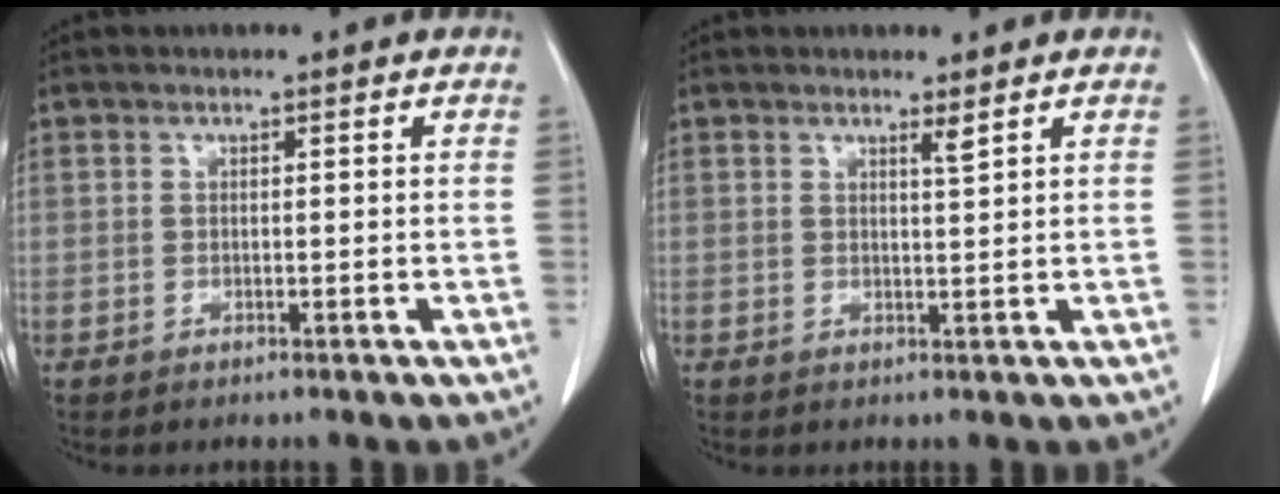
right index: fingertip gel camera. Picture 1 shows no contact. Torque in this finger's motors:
{"motor_torque": [0.01, 0.00, 0.00, 0.01]}